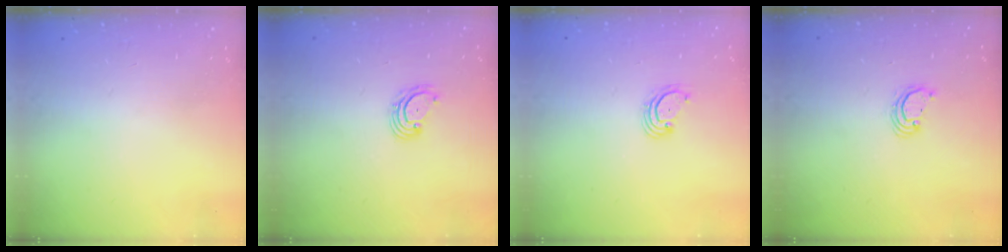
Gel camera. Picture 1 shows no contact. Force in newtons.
{"total": 3.7, "press": 3.7, "slide": 0.4}
{"total": 3.0, "press": 3.0, "slide": 0.3}
{"total": 2.8, "press": 2.8, "slide": 0.2}